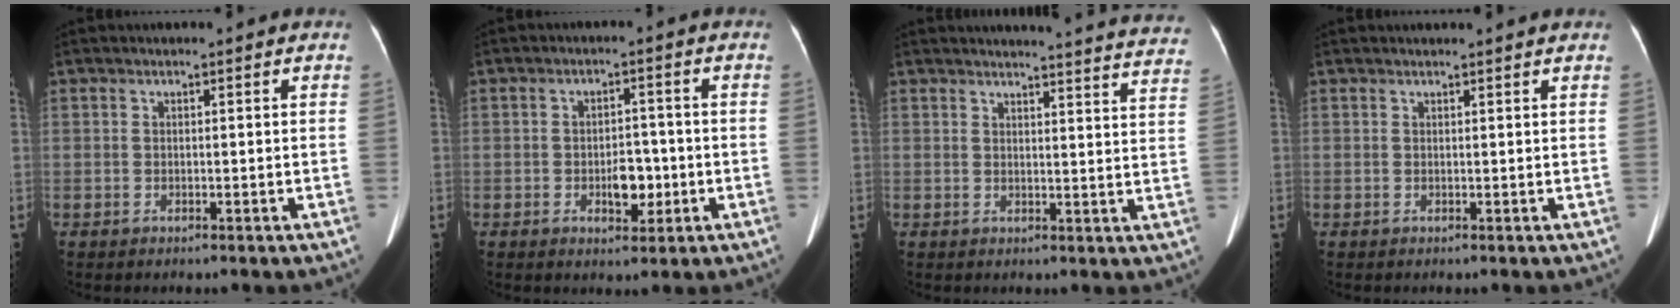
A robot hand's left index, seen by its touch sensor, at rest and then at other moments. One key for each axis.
{"total": 4.5, "fx": -1.5, "fy": 2.4, "fz": 3.4, "tx": -0.051, "ty": 0.003, "tz": -0.017}
{"total": 23.0, "fx": 22.5, "fy": 1.0, "fz": 4.8, "tx": -0.045, "ty": -0.099, "tz": 0.235}
{"total": 3.2, "fx": 3.1, "fy": -0.1, "fz": 1.0, "tx": -0.012, "ty": 0.016, "tz": 0.032}